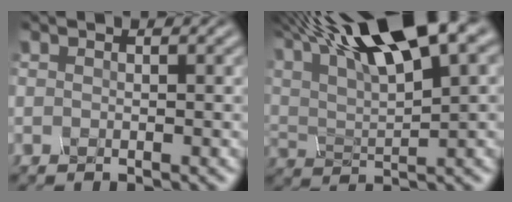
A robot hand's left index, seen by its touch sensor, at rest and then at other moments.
{"total": 13.3, "force": [9.2, 2.2, 9.4], "torque": [-0.187, 0.037, 0.162]}